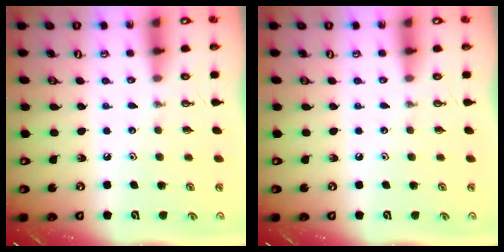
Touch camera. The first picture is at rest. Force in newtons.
{"total": 0.0}